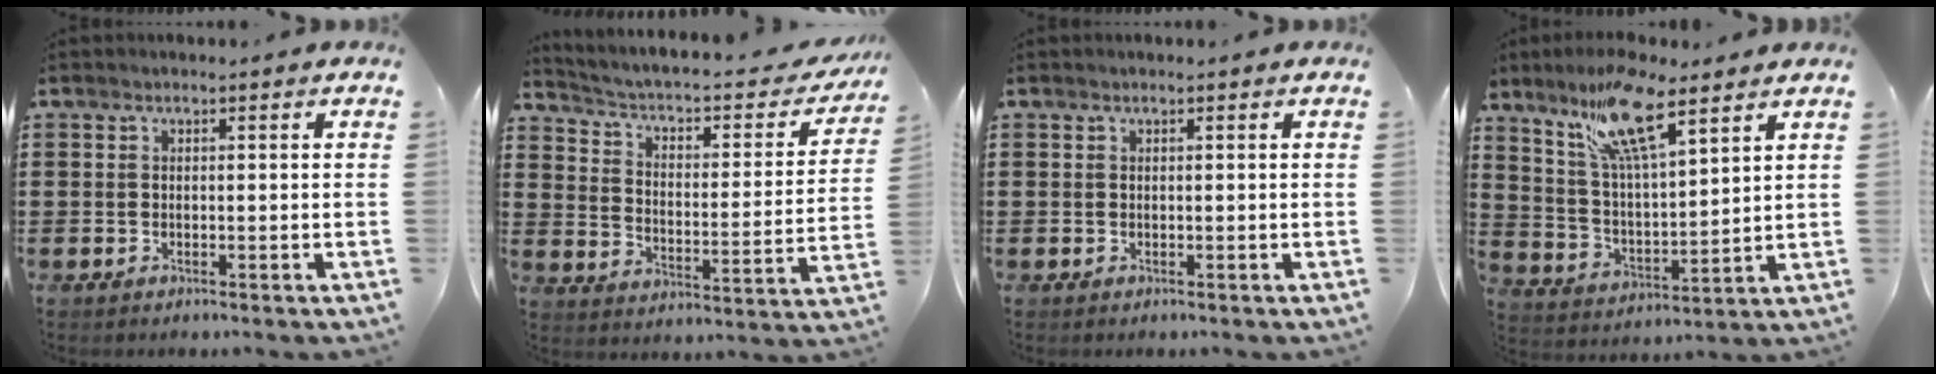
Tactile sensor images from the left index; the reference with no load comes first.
{"total": 3.4, "force": [2.2, 1.1, 2.3], "torque": [-0.058, -0.024, 0.027]}
{"total": 0.0}
{"total": 11.2, "force": [8.1, 2.5, 7.4], "torque": [-0.156, -0.022, 0.145]}